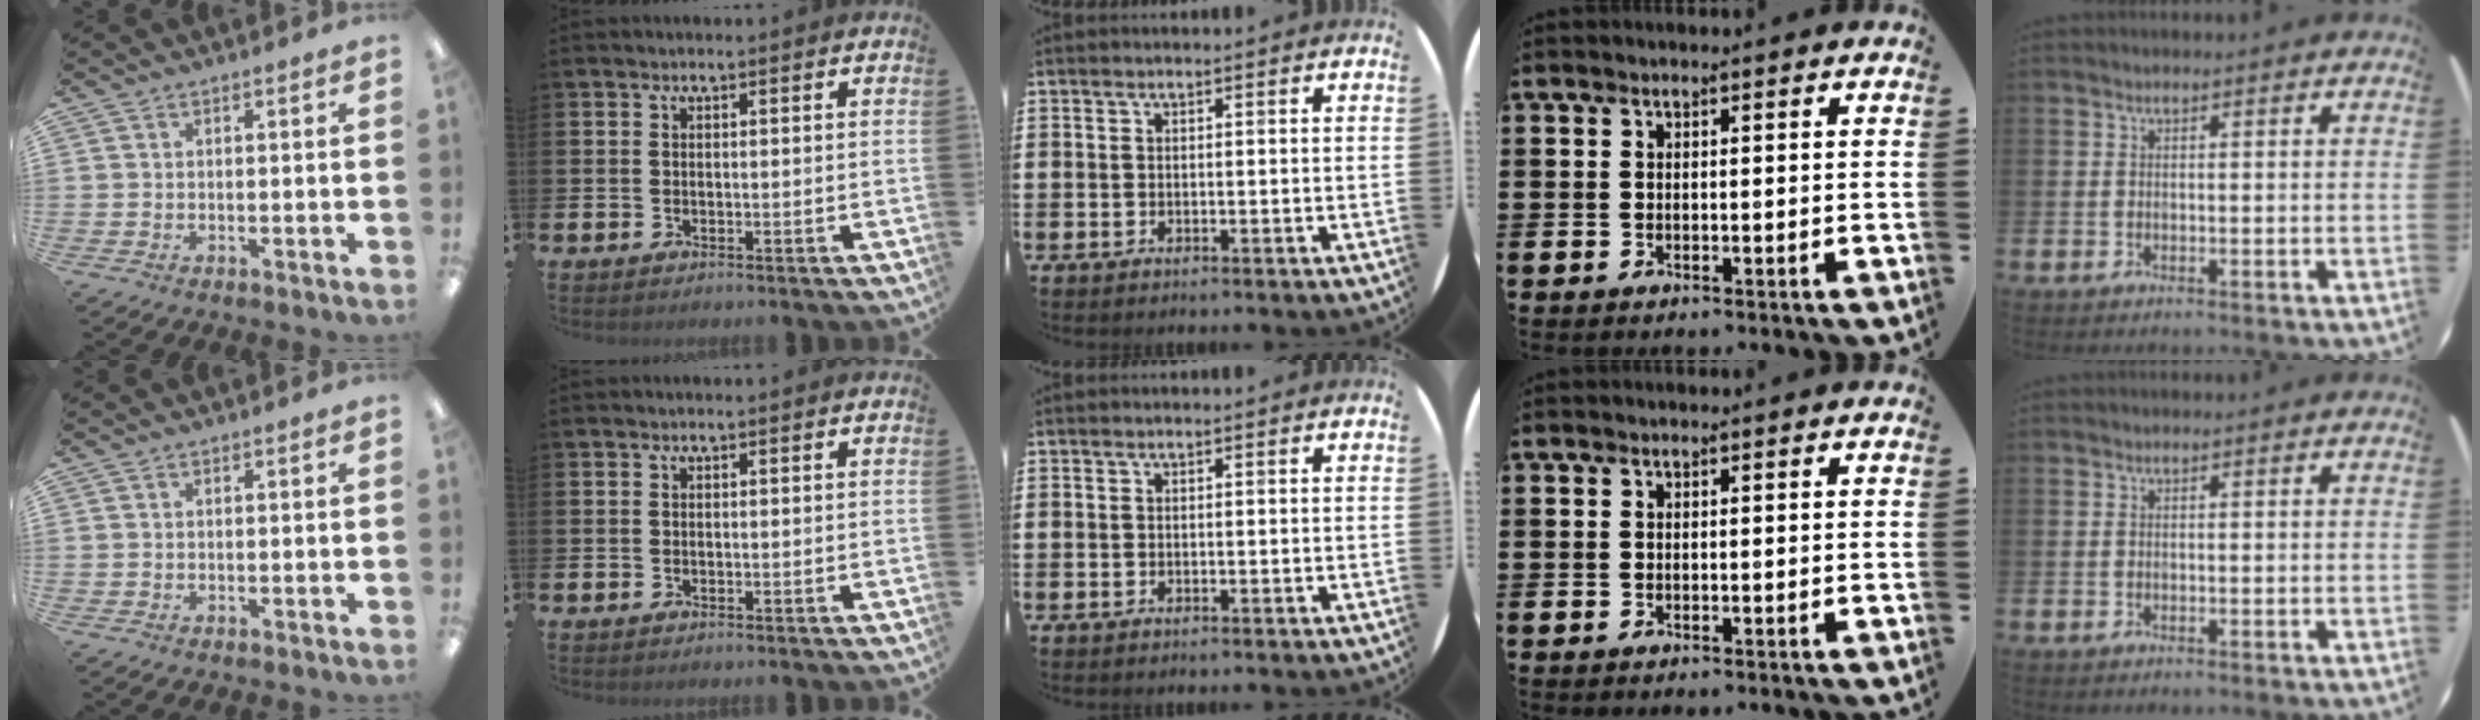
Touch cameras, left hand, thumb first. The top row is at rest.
{}